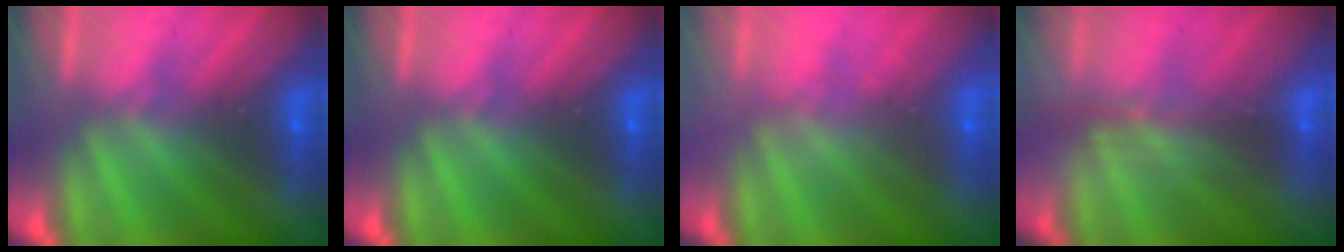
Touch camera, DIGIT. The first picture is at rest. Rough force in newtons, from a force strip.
{"total": 0.0}
{"total": 1.8}
{"total": 2.4}